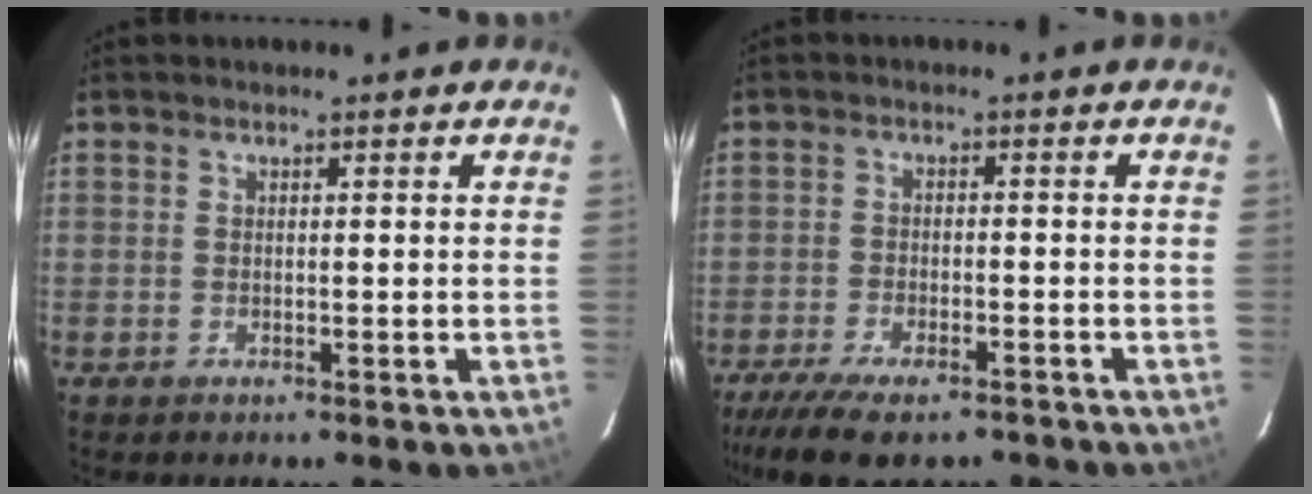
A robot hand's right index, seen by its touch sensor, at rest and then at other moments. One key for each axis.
{"total": 12.7, "fx": -9.9, "fy": 4.2, "fz": 6.7, "tx": -0.154, "ty": -0.034, "tz": -0.164}